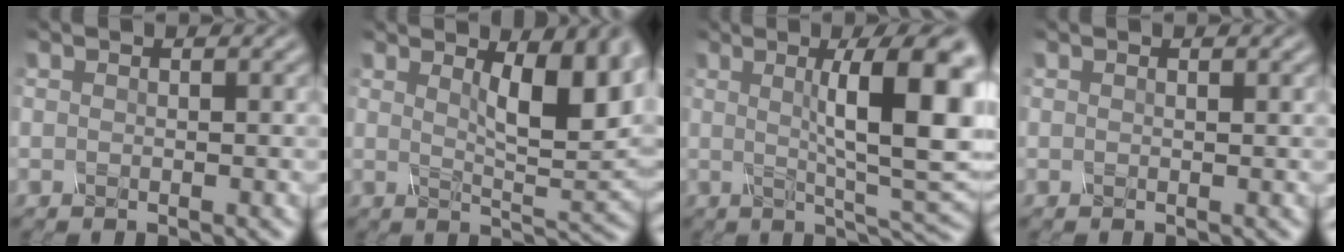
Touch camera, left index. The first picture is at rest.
{"total": 7.4, "force": [2.6, 2.0, 6.6], "torque": [-0.091, -0.007, 0.044]}
{"total": 11.3, "force": [1.8, 2.6, 10.8], "torque": [-0.130, 0.005, 0.025]}
{"total": 0.0}